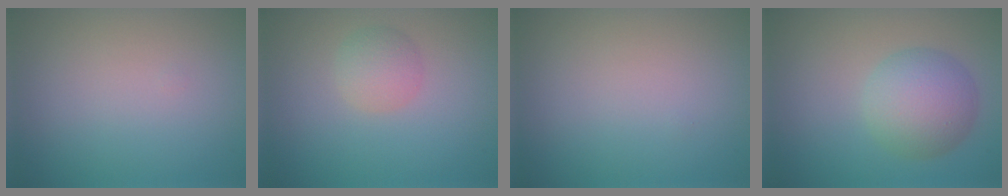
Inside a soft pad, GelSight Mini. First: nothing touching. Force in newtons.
{"total": 2.3, "press": 2.3, "slide": 0.0}
{"total": 0.0}
{"total": 5.4, "press": 5.4, "slide": 0.0}